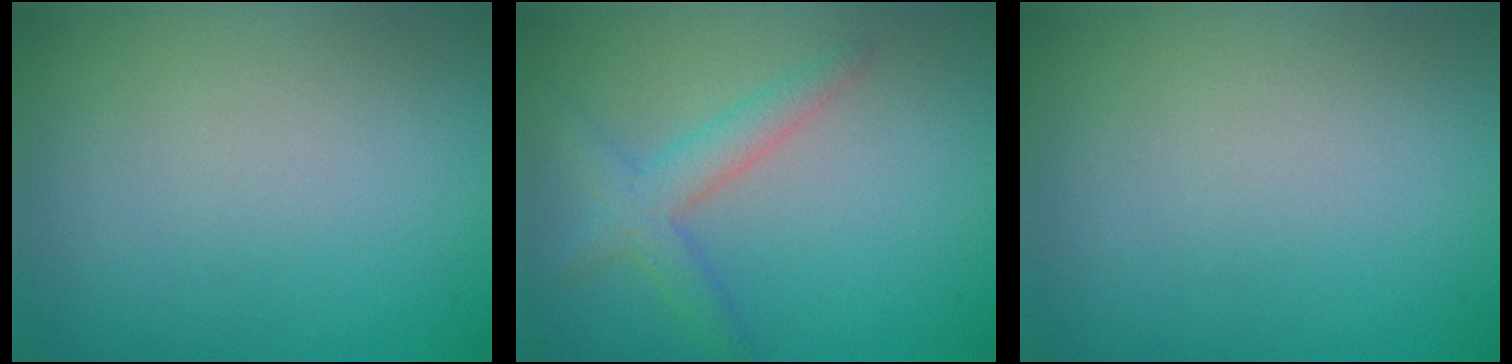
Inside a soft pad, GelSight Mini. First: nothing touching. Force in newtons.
{"total": 2.9, "press": 2.9, "slide": 0.1}
{"total": 0.0}